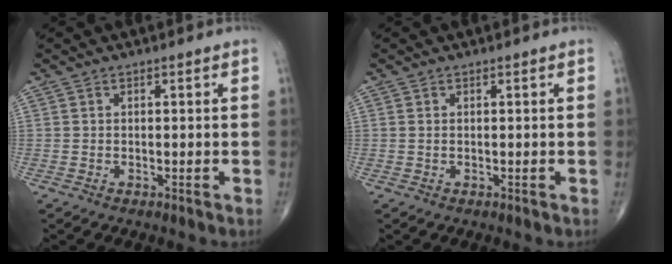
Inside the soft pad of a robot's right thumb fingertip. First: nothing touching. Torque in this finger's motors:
{"motor_torque": [-0.25, 0.00, -0.12, 0.00, -0.03]}